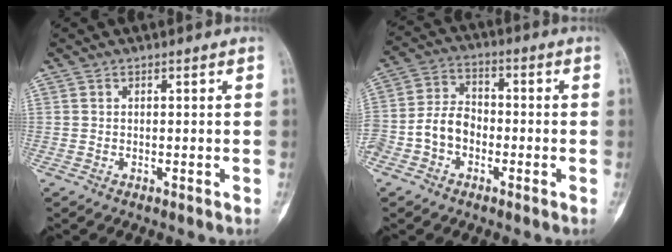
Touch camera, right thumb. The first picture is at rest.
{"total": 10.1, "force": [-3.1, 7.7, 5.9], "torque": [-0.107, 0.037, -0.064]}